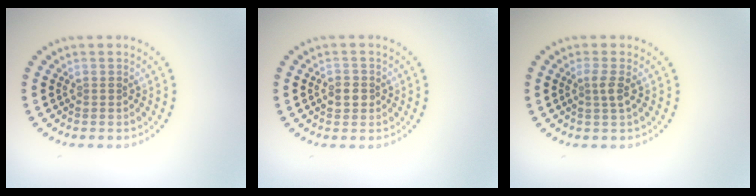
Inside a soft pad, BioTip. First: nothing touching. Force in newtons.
{"total": 1.5, "press": 1.5, "slide": 0.2}
{"total": 1.5, "press": 1.1, "slide": 1.0}